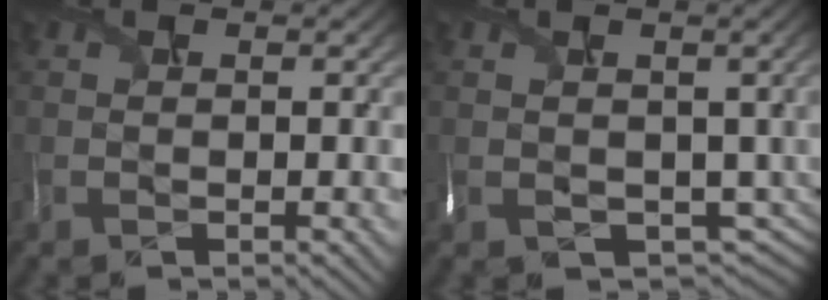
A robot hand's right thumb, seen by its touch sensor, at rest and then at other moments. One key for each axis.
{"total": 4.6, "fx": -0.3, "fy": 3.5, "fz": 3.0, "tx": -0.078, "ty": -0.024, "tz": 0.013}